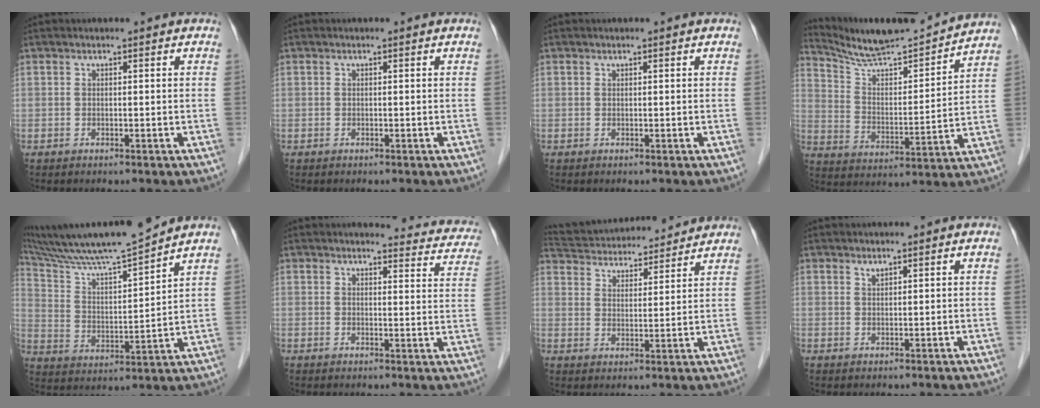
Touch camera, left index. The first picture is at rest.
{"total": 0.0}
{"total": 0.0}
{"total": 15.0, "force": [14.4, -0.3, 4.0], "torque": [-0.077, 0.003, 0.240]}
{"total": 14.3, "force": [12.9, -1.3, 6.0], "torque": [-0.115, 0.003, 0.229]}
{"total": 12.5, "force": [12.0, 2.5, 2.6], "torque": [0.008, -0.043, 0.100]}
{"total": 16.5, "force": [15.5, 3.3, 4.6], "torque": [-0.089, 0.039, 0.239]}
{"total": 0.5, "force": [0.5, 0.0, 0.2], "torque": [-0.005, -0.001, 0.011]}